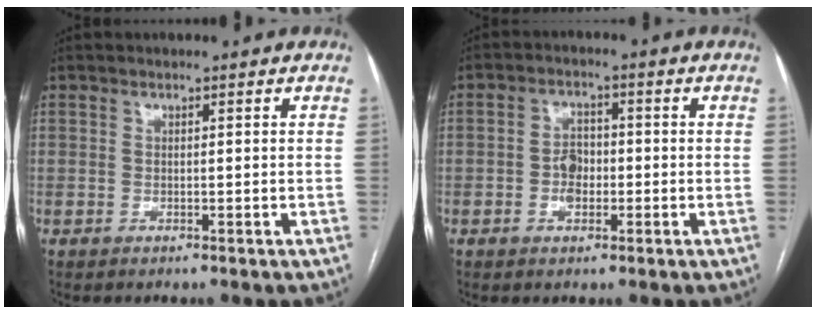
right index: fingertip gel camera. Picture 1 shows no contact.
{"total": 3.7, "force": [-0.8, 2.5, 2.6], "torque": [-0.046, 0.008, -0.015]}